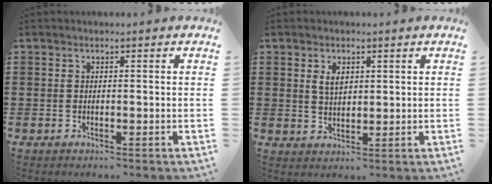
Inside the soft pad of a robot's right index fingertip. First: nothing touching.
{"total": 2.9, "force": [1.2, 1.6, 2.1], "torque": [-0.037, 0.002, 0.021]}